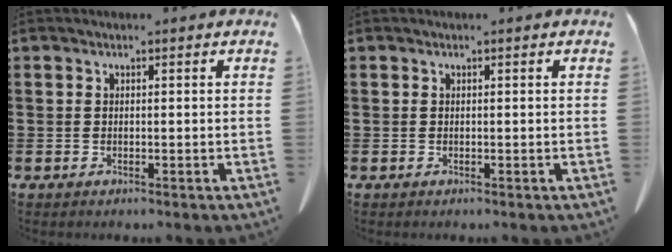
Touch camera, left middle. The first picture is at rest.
{"total": 0.0}